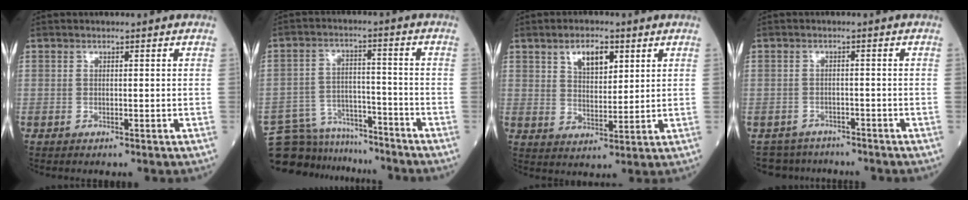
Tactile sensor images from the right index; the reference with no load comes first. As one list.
[{"total": 12.9, "force": [-12.2, 3.8, 1.2], "torque": [-0.026, 0.029, -0.198]}, {"total": 6.0, "force": [3.1, 2.8, 4.3], "torque": [-0.077, 0.004, 0.056]}, {"total": 4.3, "force": [-3.7, 1.9, -1.1], "torque": [0.021, 0.008, -0.064]}]